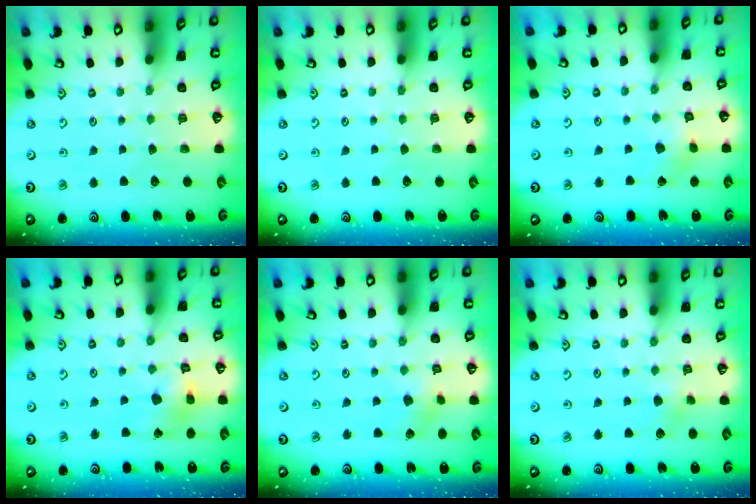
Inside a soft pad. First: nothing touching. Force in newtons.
{"total": 0.0}
{"total": 4.5, "press": 4.5, "slide": 0.4}
{"total": 8.2, "press": 8.1, "slide": 1.1}
{"total": 3.2, "press": 3.2, "slide": 0.4}
{"total": 2.2, "press": 2.2, "slide": 0.3}